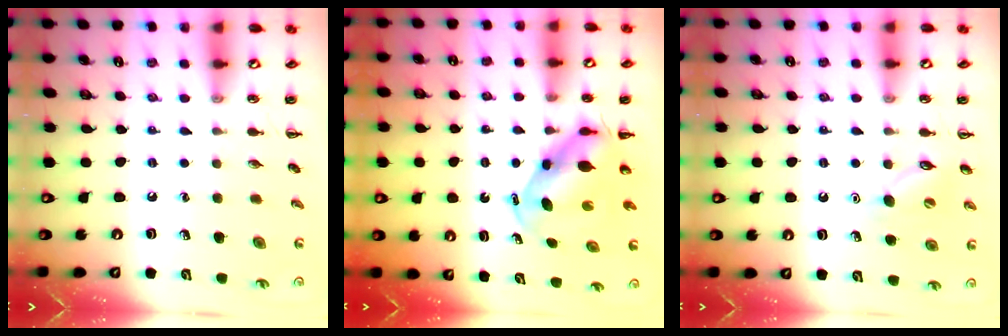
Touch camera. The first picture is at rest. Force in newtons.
{"total": 6.6, "press": 6.5, "slide": 1.4}
{"total": 7.2, "press": 7.0, "slide": 1.6}